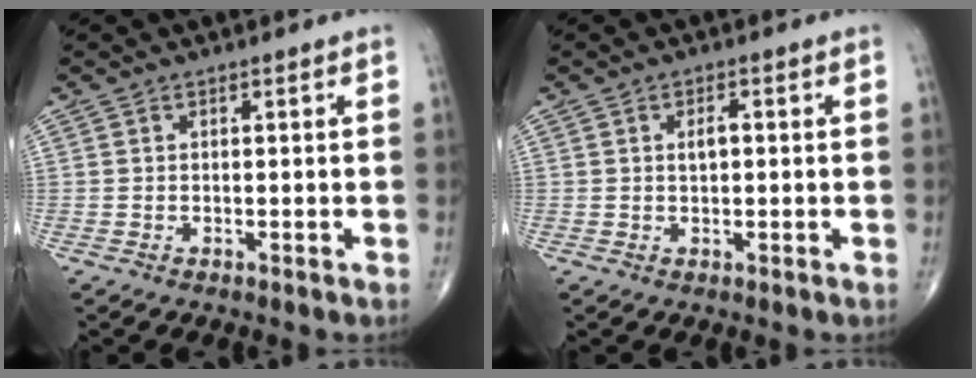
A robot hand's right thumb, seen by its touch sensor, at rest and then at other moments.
{"total": 2.2, "force": [0.3, 1.1, 1.9], "torque": [-0.028, 0.003, 0.003]}